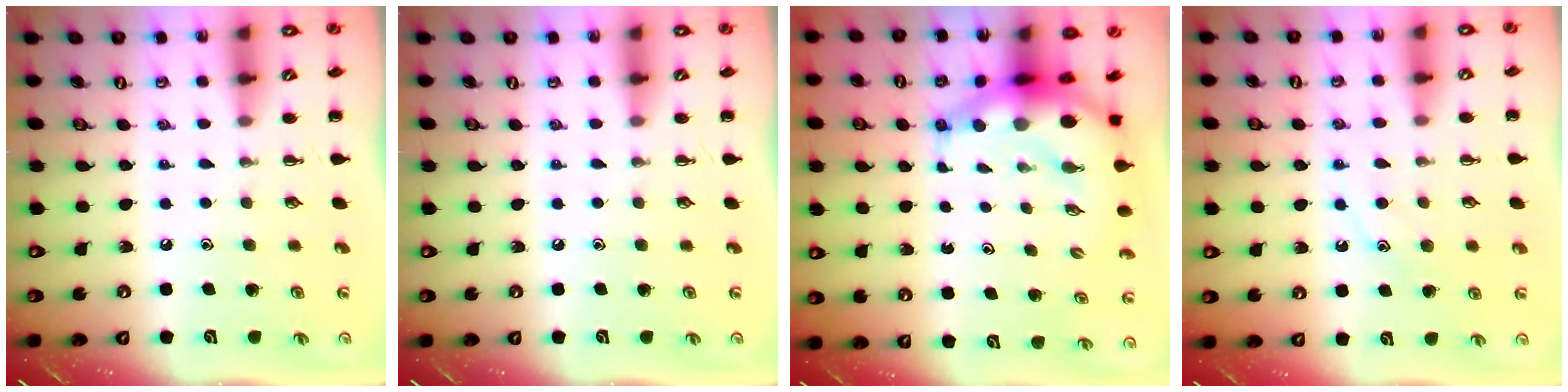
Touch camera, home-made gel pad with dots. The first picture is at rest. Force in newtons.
{"total": 0.0}
{"total": 9.9, "press": 9.5, "slide": 2.7}
{"total": 10.3, "press": 10.2, "slide": 0.8}